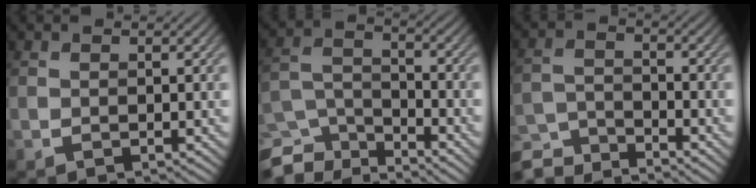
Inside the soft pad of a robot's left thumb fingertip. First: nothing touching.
{"total": 8.5, "force": [-7.3, 2.9, 3.2], "torque": [-0.082, -0.009, -0.139]}
{"total": 6.2, "force": [-5.7, 1.3, 1.8], "torque": [-0.046, -0.006, -0.117]}